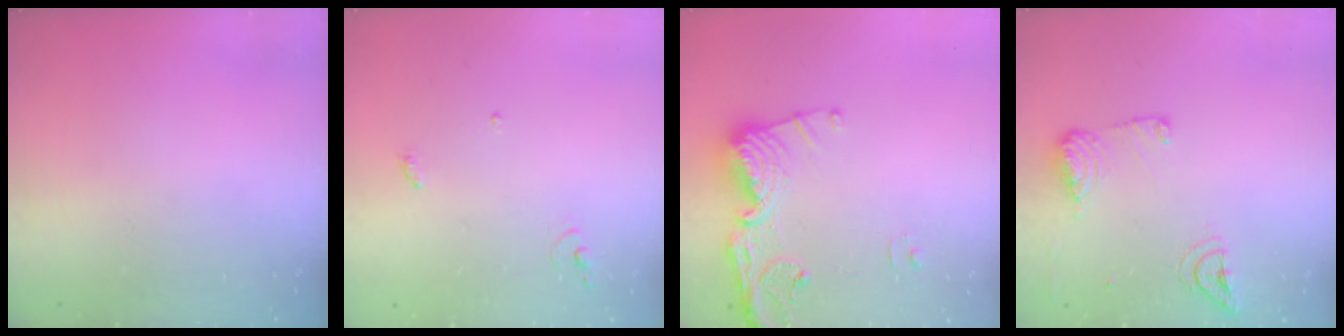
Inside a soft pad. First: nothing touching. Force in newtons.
{"total": 3.8, "press": 3.8, "slide": 0.2}
{"total": 14.8, "press": 14.7, "slide": 1.7}
{"total": 12.7, "press": 11.8, "slide": 4.7}